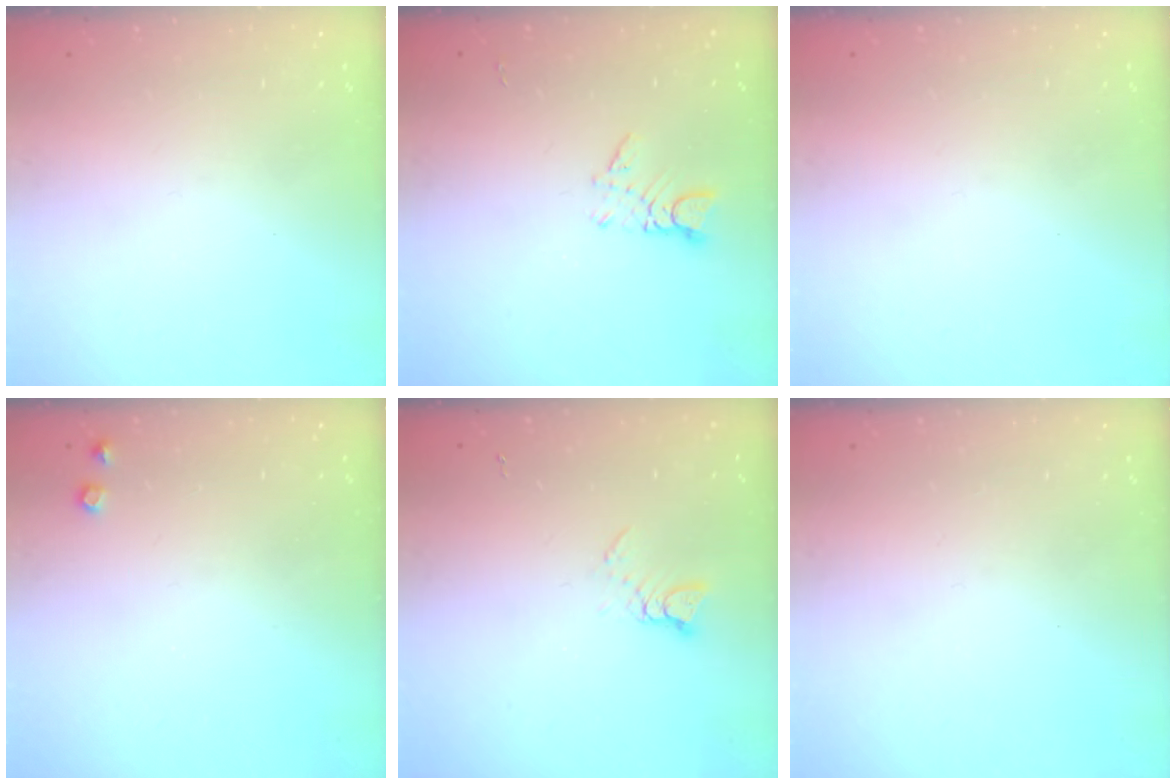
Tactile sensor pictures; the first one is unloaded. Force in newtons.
{"total": 2.4, "press": 2.4, "slide": 0.2}
{"total": 0.0}
{"total": 5.7, "press": 5.6, "slide": 0.6}
{"total": 2.6, "press": 2.6, "slide": 0.3}
{"total": 0.0}